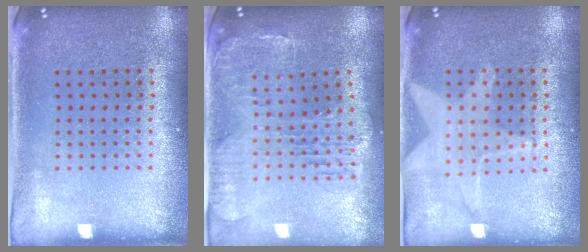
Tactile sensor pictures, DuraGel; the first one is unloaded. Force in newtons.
{"total": 1.4, "press": 1.4, "slide": 0.5}
{"total": 1.1, "press": 1.1, "slide": 0.1}